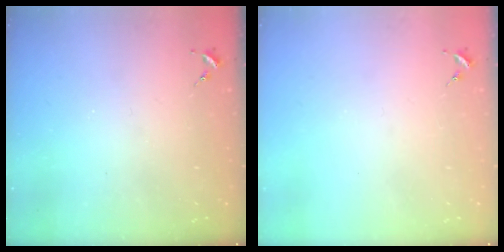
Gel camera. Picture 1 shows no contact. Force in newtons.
{"total": 0.0}